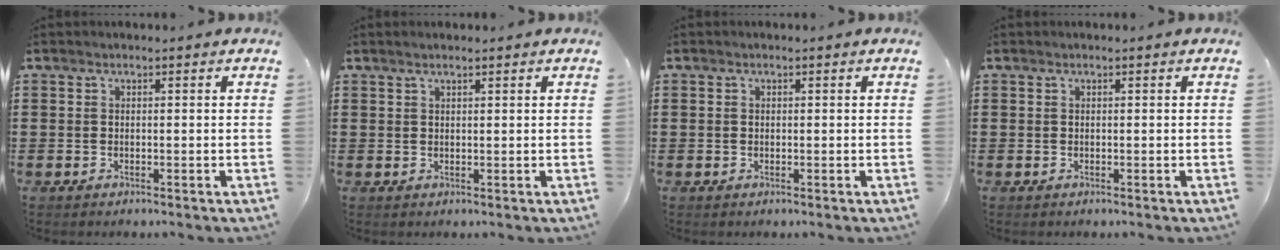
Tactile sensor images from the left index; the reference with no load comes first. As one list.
[{"total": 0.9, "force": [0.7, 0.1, 0.5], "torque": [-0.011, 0.001, 0.013]}, {"total": 0.5, "force": [0.2, 0.4, 0.3], "torque": [-0.007, 0.002, 0.003]}, {"total": 0.0}]